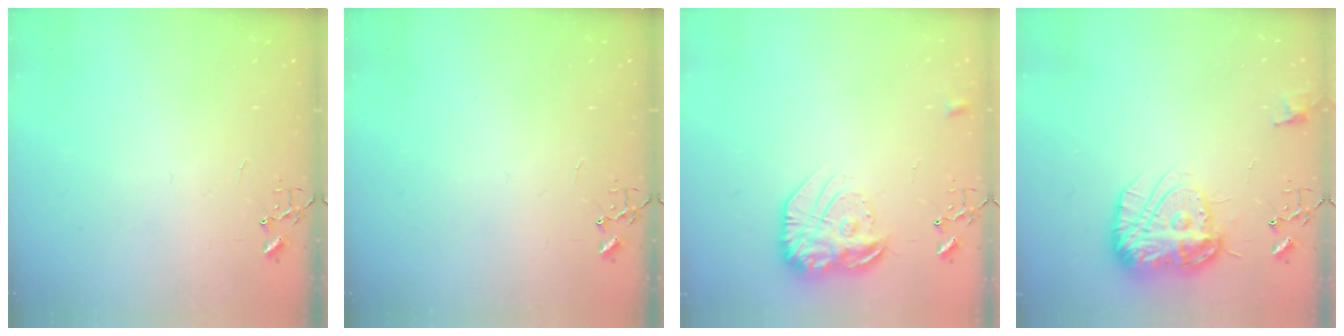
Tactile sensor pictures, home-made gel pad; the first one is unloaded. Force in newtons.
{"total": 0.0}
{"total": 18.3, "press": 18.2, "slide": 1.3}
{"total": 15.6, "press": 15.5, "slide": 1.6}